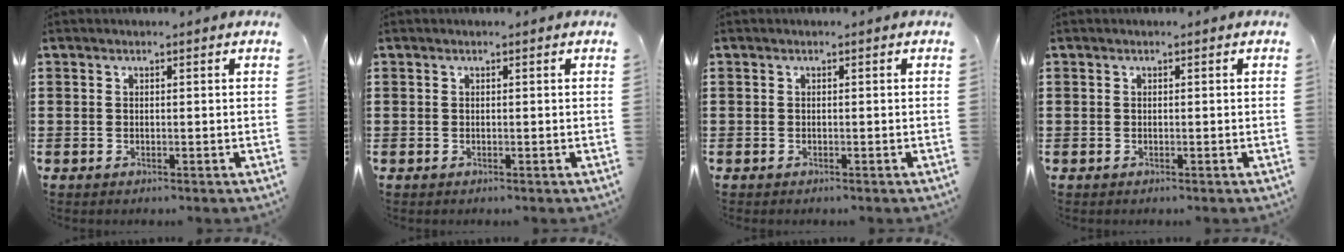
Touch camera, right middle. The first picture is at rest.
{"total": 0.0}
{"total": 0.0}
{"total": 0.0}